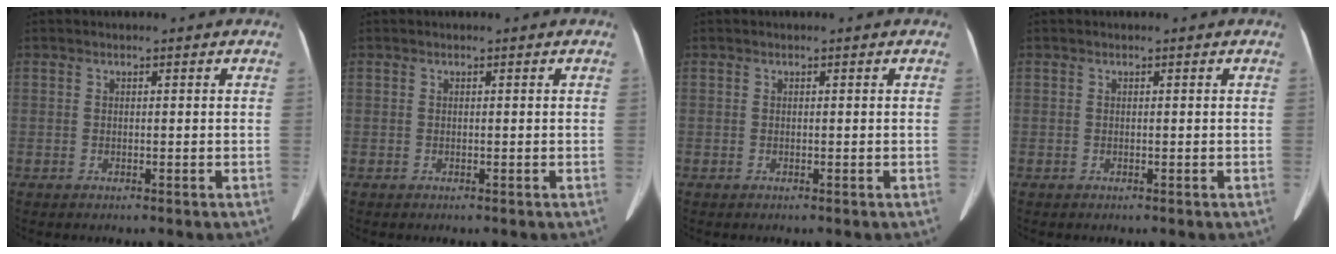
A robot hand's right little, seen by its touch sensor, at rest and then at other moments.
{"total": 0.0}
{"total": 0.0}
{"total": 0.0}